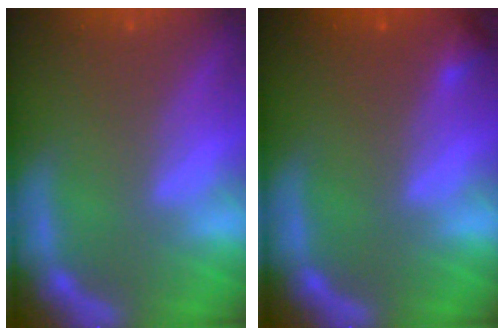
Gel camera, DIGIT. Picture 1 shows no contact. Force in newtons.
{"total": 0.9}